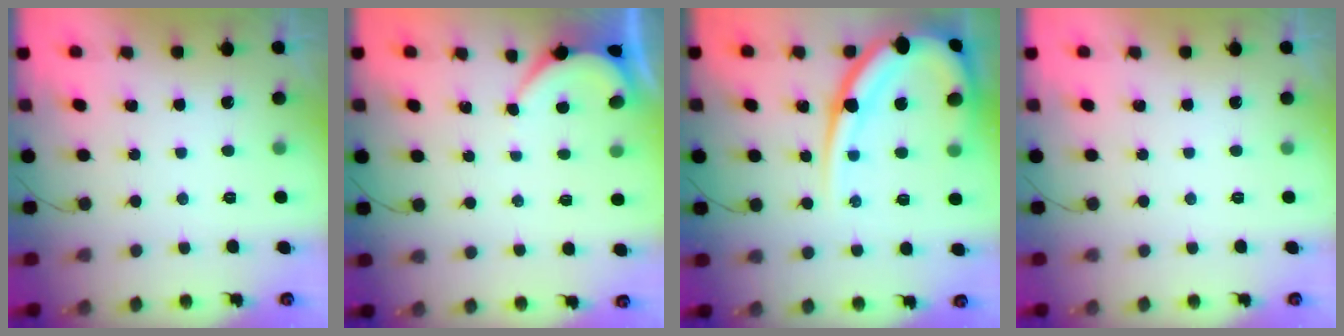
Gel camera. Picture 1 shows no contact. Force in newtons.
{"total": 1.9, "press": 1.9, "slide": 0.3}
{"total": 17.7, "press": 17.6, "slide": 1.8}
{"total": 0.0}